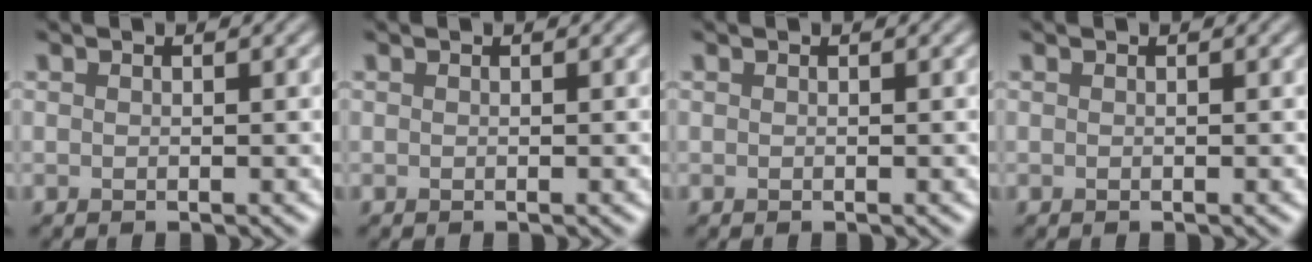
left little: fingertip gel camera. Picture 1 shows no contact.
{"total": 0.0}
{"total": 0.0}
{"total": 0.0}